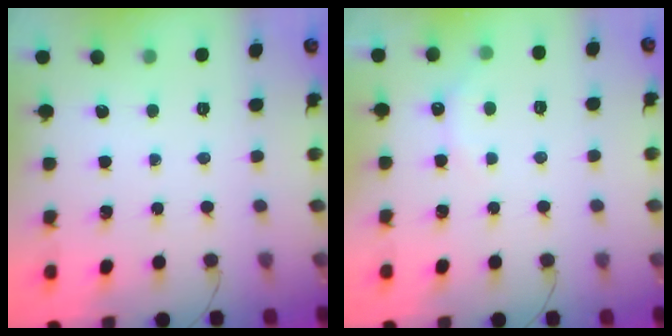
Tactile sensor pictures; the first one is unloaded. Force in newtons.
{"total": 3.3, "press": 3.2, "slide": 0.8}